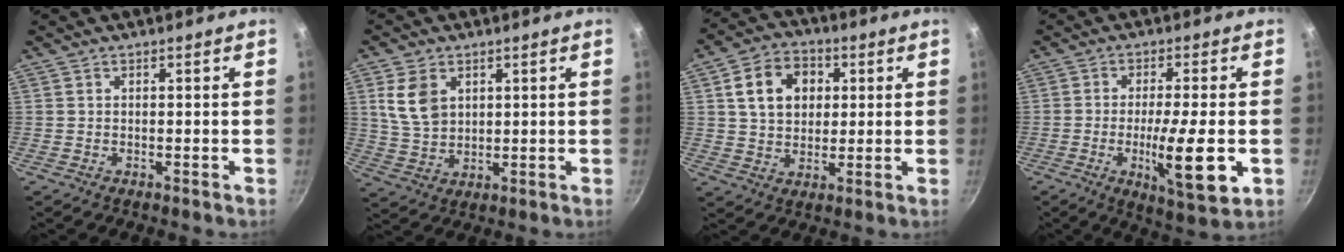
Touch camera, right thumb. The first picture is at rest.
{"total": 8.0, "force": [2.8, 5.7, 4.9], "torque": [-0.079, -0.014, 0.062]}
{"total": 11.5, "force": [3.1, 8.8, 6.8], "torque": [-0.094, 0.007, 0.045]}
{"total": 12.6, "force": [-2.9, 2.5, 12.0], "torque": [-0.188, -0.004, -0.044]}